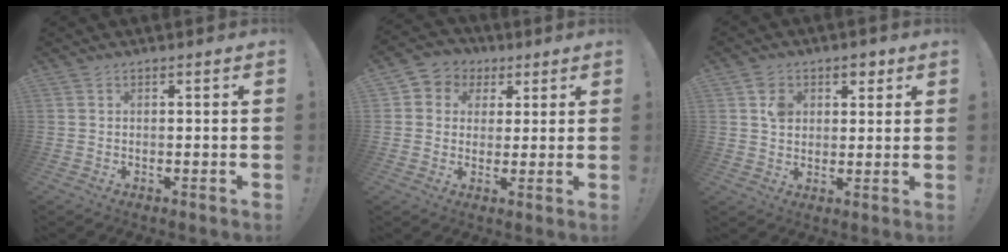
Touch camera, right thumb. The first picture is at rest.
{"total": 6.2, "force": [0.7, 6.0, 1.4], "torque": [-0.021, 0.002, 0.018]}
{"total": 6.4, "force": [2.9, 5.4, 1.8], "torque": [-0.013, -0.013, 0.051]}